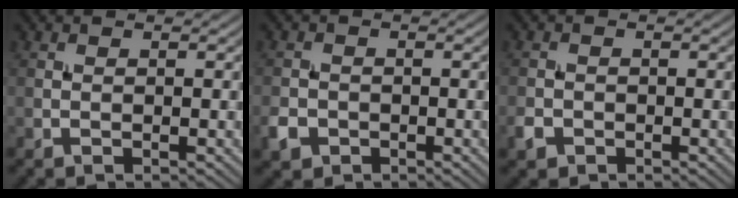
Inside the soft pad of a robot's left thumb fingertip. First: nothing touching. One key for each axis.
{"total": 2.4, "fx": -1.3, "fy": 1.9, "fz": 0.9, "tx": -0.022, "ty": -0.005, "tz": -0.030}
{"total": 1.6, "fx": -0.9, "fy": 1.2, "fz": 0.5, "tx": -0.011, "ty": -0.002, "tz": -0.023}